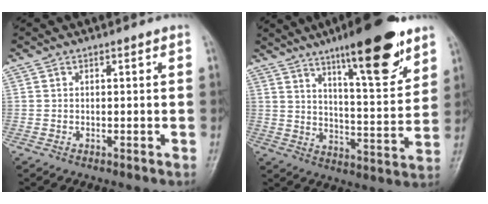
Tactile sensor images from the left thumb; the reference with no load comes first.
{"total": 17.9, "force": [11.2, 4.2, 13.4], "torque": [-0.173, -0.060, 0.176]}